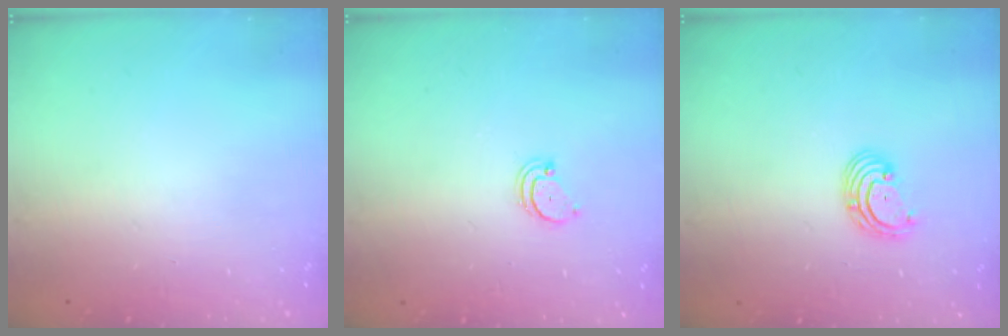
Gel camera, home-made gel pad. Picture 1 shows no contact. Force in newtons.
{"total": 1.9, "press": 1.9, "slide": 0.2}
{"total": 2.8, "press": 2.8, "slide": 0.2}